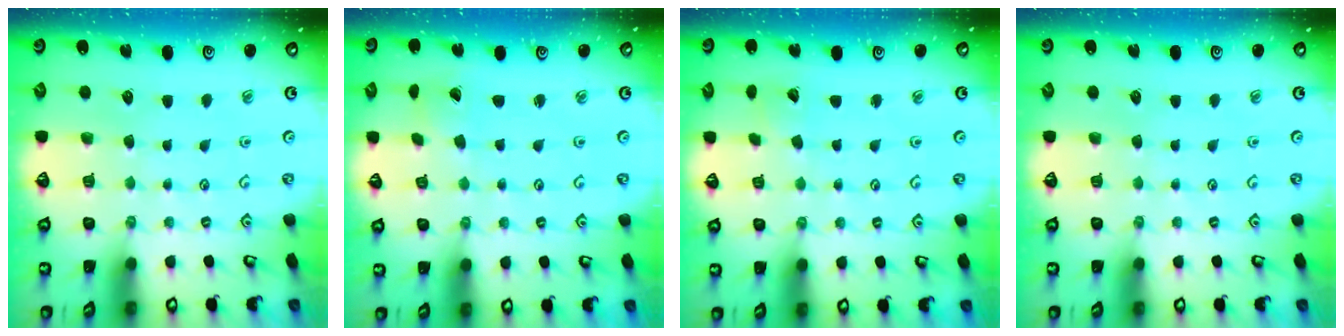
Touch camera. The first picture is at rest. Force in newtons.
{"total": 1.6, "press": 1.6, "slide": 0.1}
{"total": 3.6, "press": 3.5, "slide": 0.3}
{"total": 0.0}